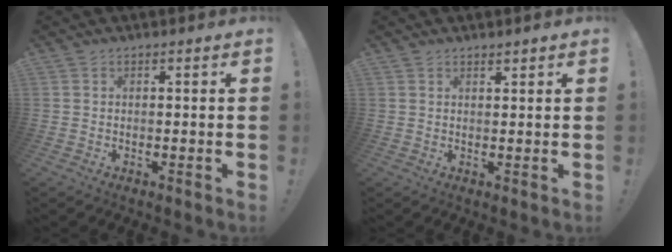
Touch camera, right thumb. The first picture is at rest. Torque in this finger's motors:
{"motor_torque": [0.05, -0.06, -0.16, 0.08, 0.06]}